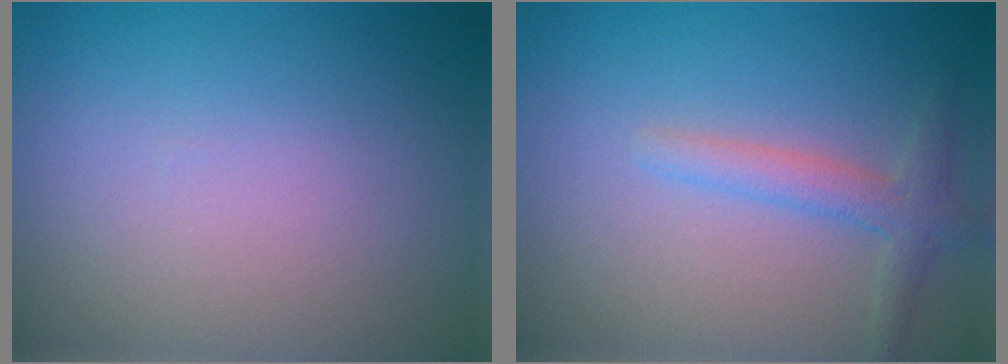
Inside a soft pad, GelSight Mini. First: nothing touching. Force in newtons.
{"total": 2.3, "press": 2.3, "slide": 0.1}